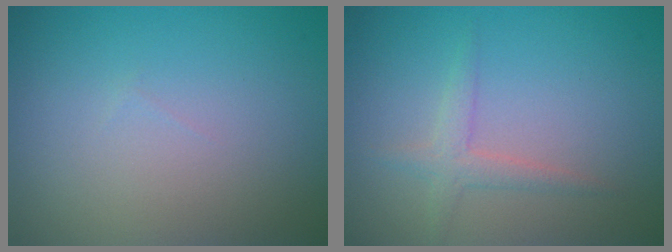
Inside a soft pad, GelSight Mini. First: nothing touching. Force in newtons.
{"total": 1.8, "press": 1.8, "slide": 0.0}